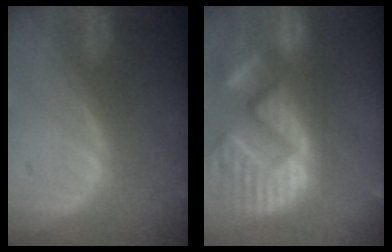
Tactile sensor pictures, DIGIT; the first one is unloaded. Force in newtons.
{"total": 15.3, "press": 12.6, "slide": 8.7}